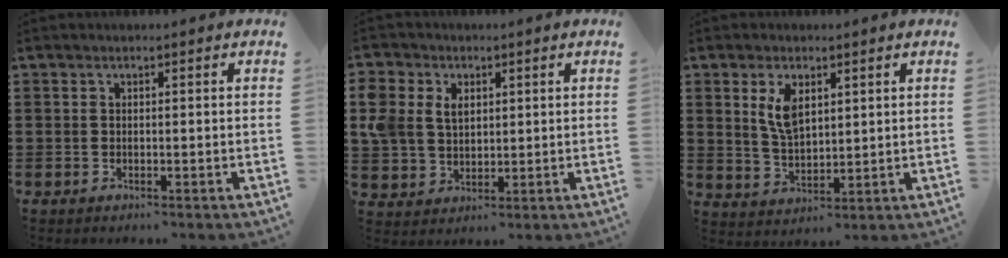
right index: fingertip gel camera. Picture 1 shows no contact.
{"total": 6.5, "force": [2.1, 5.1, 3.4], "torque": [-0.098, 0.014, 0.036]}
{"total": 5.6, "force": [2.3, 2.9, 4.3], "torque": [-0.085, 0.006, 0.038]}